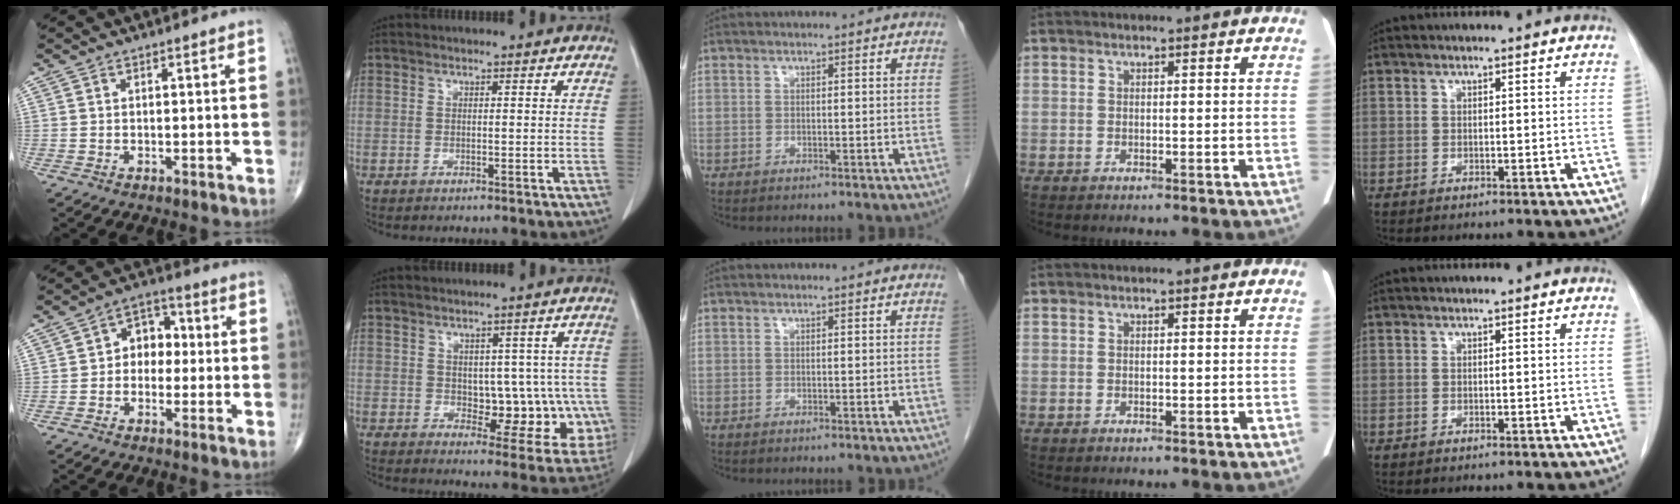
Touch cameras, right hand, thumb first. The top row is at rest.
{"thumb": {"total": 7.1, "force": [-0.1, 5.5, 4.5], "torque": [-0.033, 0.026, -0.014]}, "index": {"total": 10.2, "force": [-0.6, 6.3, 8.0], "torque": [-0.074, 0.017, 0.011]}}